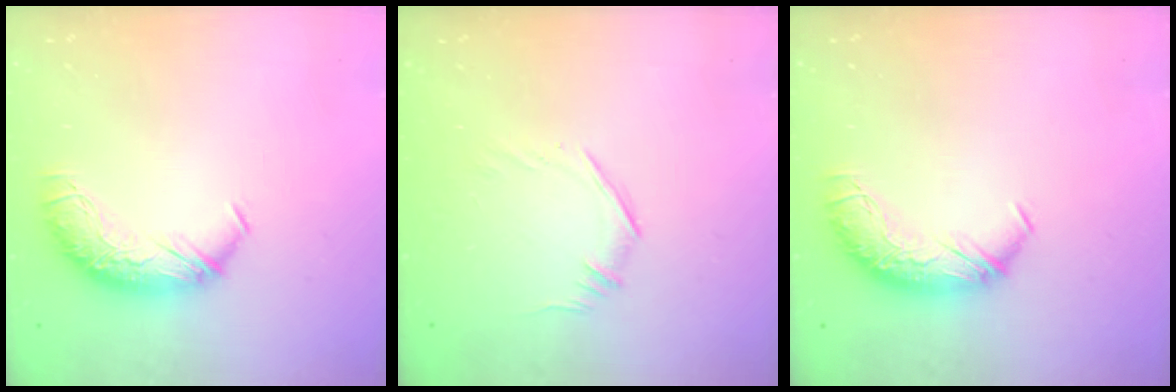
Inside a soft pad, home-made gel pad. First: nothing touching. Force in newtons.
{"total": 5.5, "press": 5.4, "slide": 1.4}
{"total": 0.0}